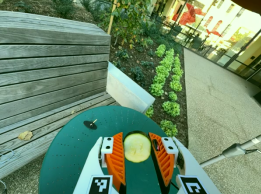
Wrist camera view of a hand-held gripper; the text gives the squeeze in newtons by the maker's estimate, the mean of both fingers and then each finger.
{"total": 12.0, "left": 12.1, "right": 12.0}